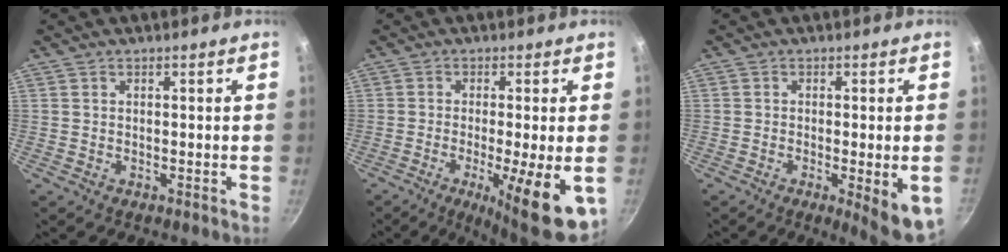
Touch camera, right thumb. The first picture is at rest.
{"total": 13.1, "force": [-3.6, 2.8, 12.3], "torque": [-0.178, -0.007, -0.046]}
{"total": 7.9, "force": [-2.1, 1.7, 7.4], "torque": [-0.094, -0.006, -0.023]}